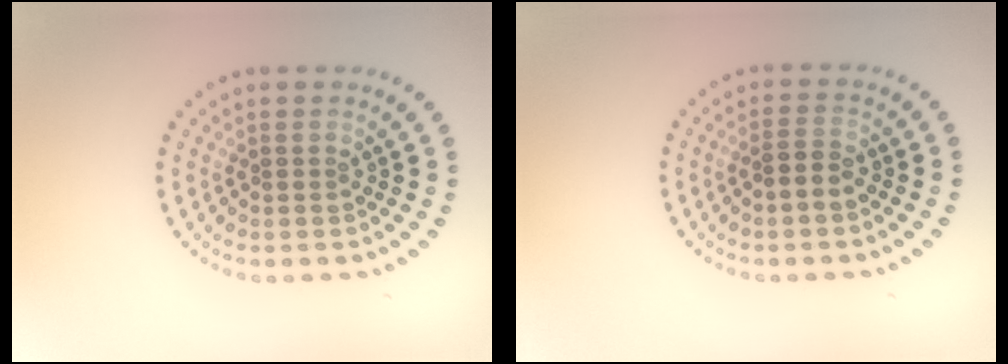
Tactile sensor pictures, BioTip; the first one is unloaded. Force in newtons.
{"total": 1.8, "press": 1.7, "slide": 0.6}